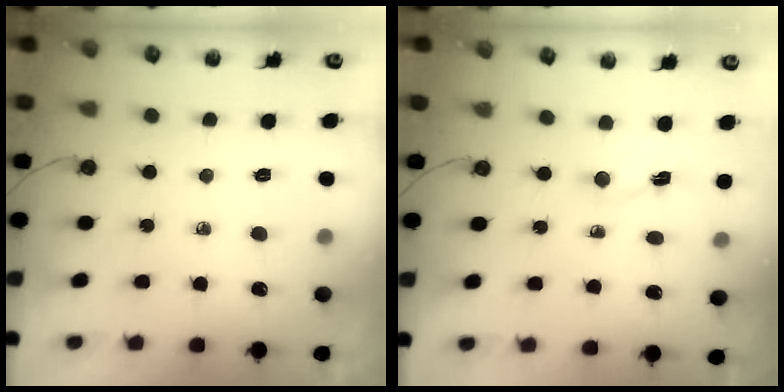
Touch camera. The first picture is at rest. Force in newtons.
{"total": 1.0, "press": 1.0, "slide": 0.4}